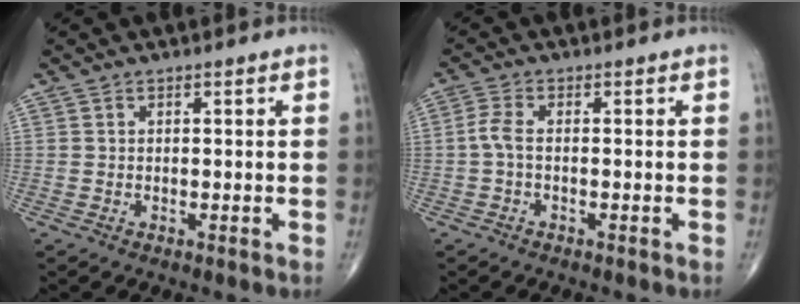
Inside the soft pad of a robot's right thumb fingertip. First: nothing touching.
{"total": 2.8, "force": [-0.5, 1.1, 2.5], "torque": [-0.062, 0.003, -0.016]}